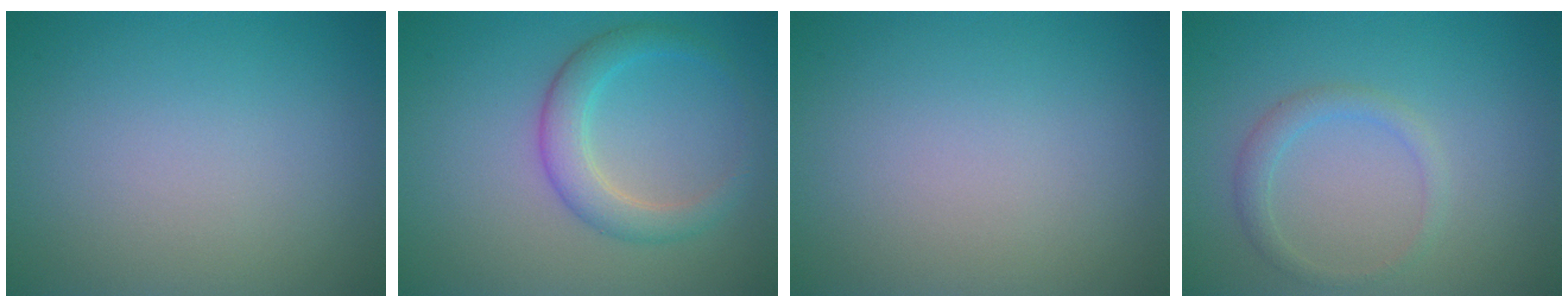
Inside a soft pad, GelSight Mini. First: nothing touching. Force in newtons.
{"total": 2.6, "press": 2.6, "slide": 0.2}
{"total": 0.0}
{"total": 1.7, "press": 1.7, "slide": 0.1}